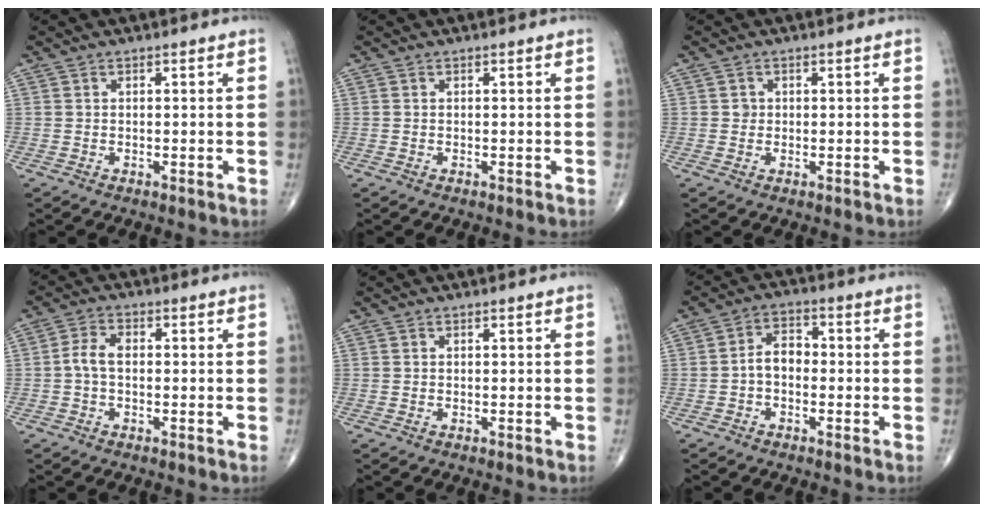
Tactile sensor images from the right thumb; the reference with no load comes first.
{"total": 0.0}
{"total": 1.0, "force": [0.1, 1.0, 0.2], "torque": [0.006, 0.003, 0.002]}
{"total": 3.7, "force": [-0.3, 2.2, 2.9], "torque": [-0.059, 0.014, -0.012]}
{"total": 0.0}
{"total": 4.8, "force": [-0.9, 3.2, 3.5], "torque": [-0.048, 0.023, -0.026]}